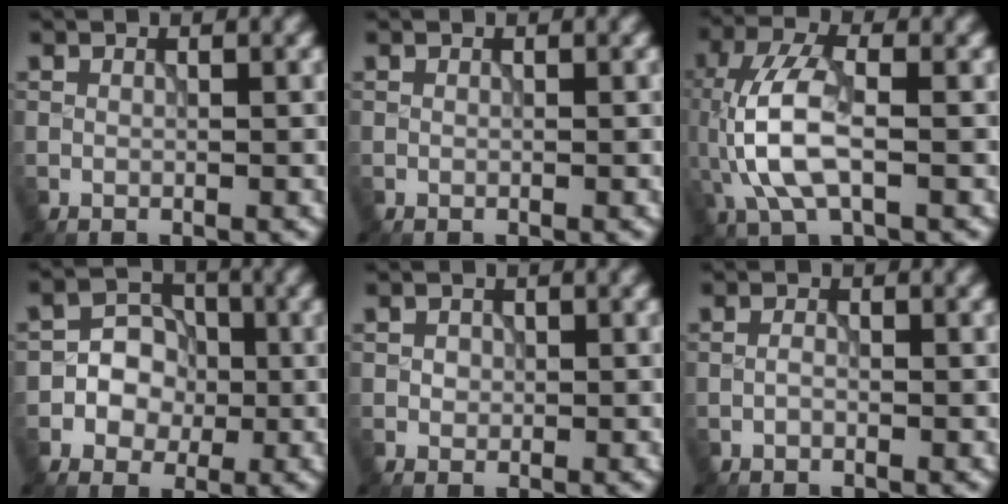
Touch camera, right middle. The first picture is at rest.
{"total": 0.0}
{"total": 6.6, "force": [-1.0, 2.9, 5.9], "torque": [-0.139, 0.011, -0.021]}
{"total": 3.9, "force": [-0.8, 3.4, 1.7], "torque": [-0.006, 0.002, -0.032]}
{"total": 0.9, "force": [0.1, 0.8, 0.3], "torque": [-0.004, -0.001, 0.001]}
{"total": 0.7, "force": [-0.3, 0.4, 0.5], "torque": [-0.012, 0.001, -0.008]}